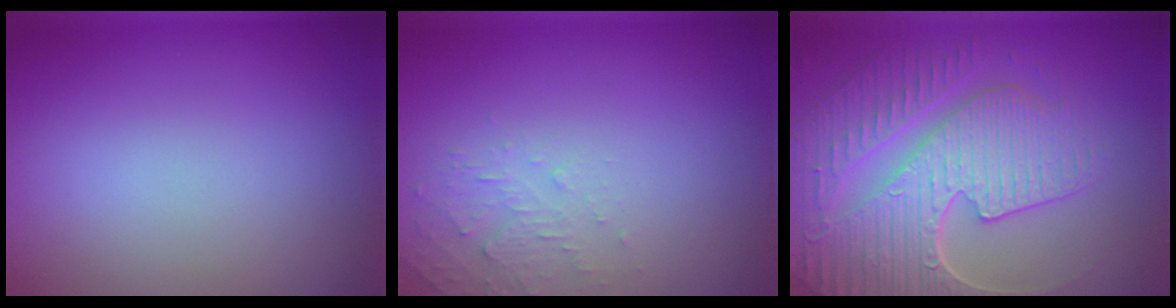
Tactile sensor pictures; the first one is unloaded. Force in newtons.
{"total": 1.7, "press": 1.7, "slide": 0.2}
{"total": 9.4, "press": 6.4, "slide": 6.9}